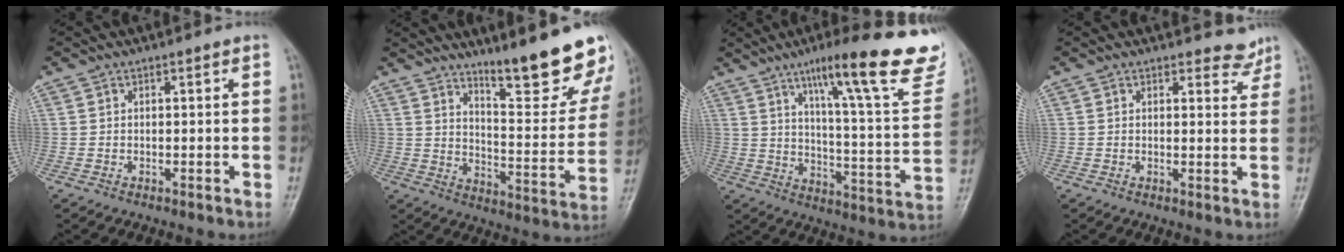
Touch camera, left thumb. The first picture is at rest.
{"total": 17.1, "force": [13.1, 3.2, 10.6], "torque": [-0.105, -0.102, 0.197]}
{"total": 25.4, "force": [16.2, 4.4, 19.1], "torque": [-0.245, -0.058, 0.234]}
{"total": 3.5, "force": [3.2, 1.5, 0.1], "torque": [0.025, -0.026, 0.026]}